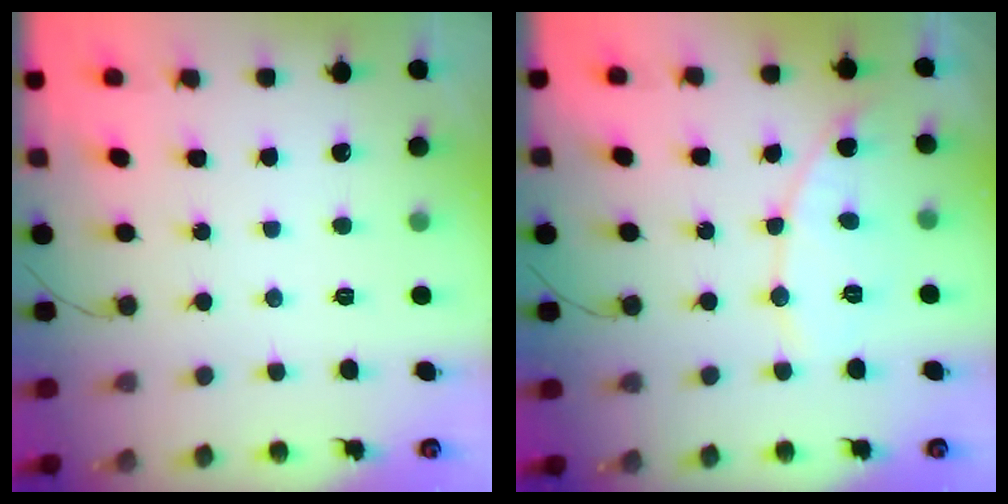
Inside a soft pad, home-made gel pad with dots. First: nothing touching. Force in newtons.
{"total": 8.1, "press": 8.1, "slide": 0.7}